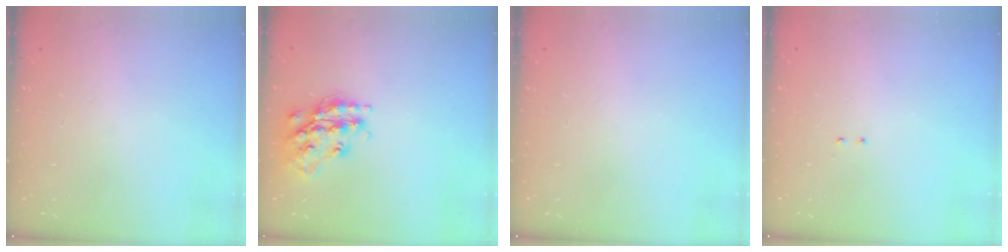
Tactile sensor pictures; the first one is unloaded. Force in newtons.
{"total": 16.9, "press": 16.9, "slide": 1.2}
{"total": 0.0}
{"total": 2.0, "press": 2.0, "slide": 0.4}